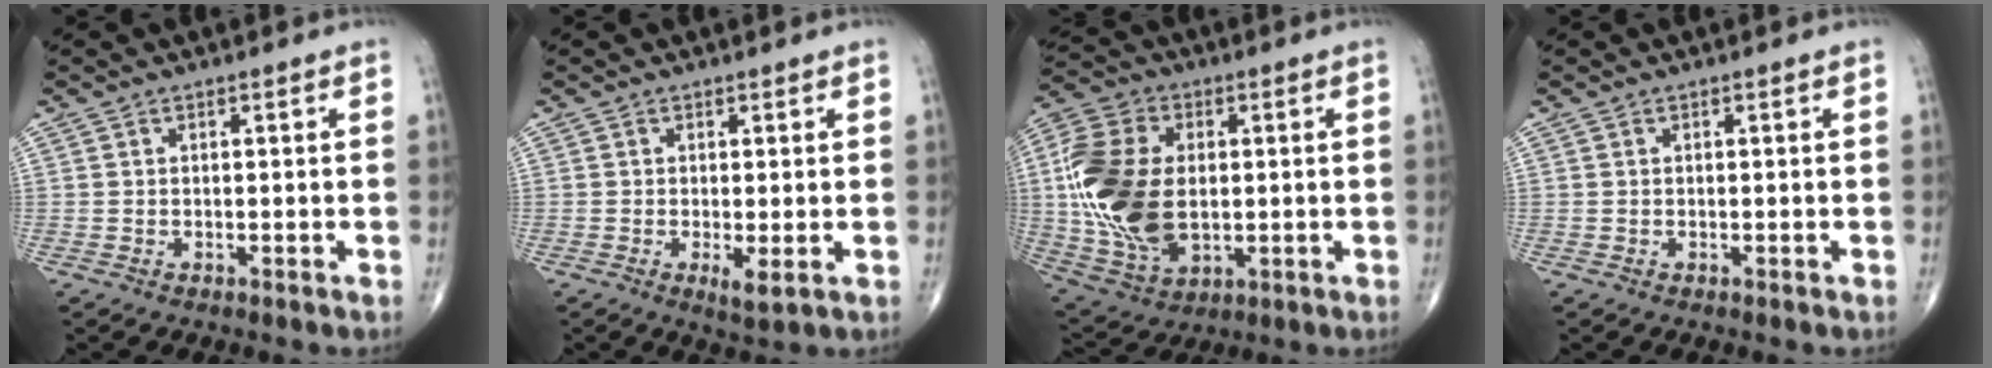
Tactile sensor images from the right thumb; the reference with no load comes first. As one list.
[{"total": 2.6, "force": [-0.4, 0.6, 2.5], "torque": [-0.046, -0.010, -0.007]}, {"total": 19.9, "force": [0.6, 12.7, 15.4], "torque": [-0.319, -0.007, 0.019]}, {"total": 0.0}]